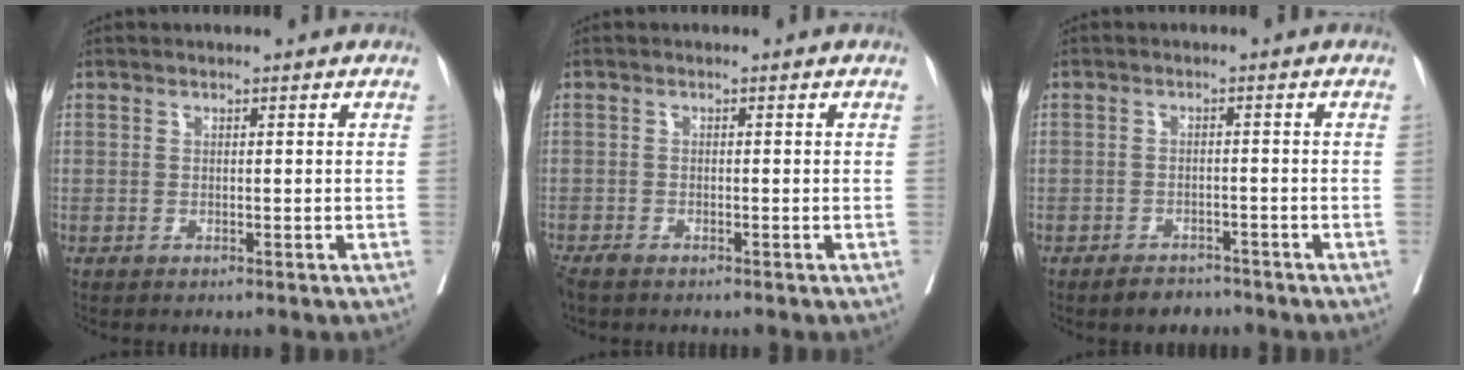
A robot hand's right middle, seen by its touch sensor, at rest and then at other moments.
{"total": 3.0, "force": [-2.4, 1.0, 1.5], "torque": [-0.028, -0.008, -0.040]}
{"total": 3.1, "force": [-2.6, 1.5, 0.8], "torque": [-0.014, 0.003, -0.037]}